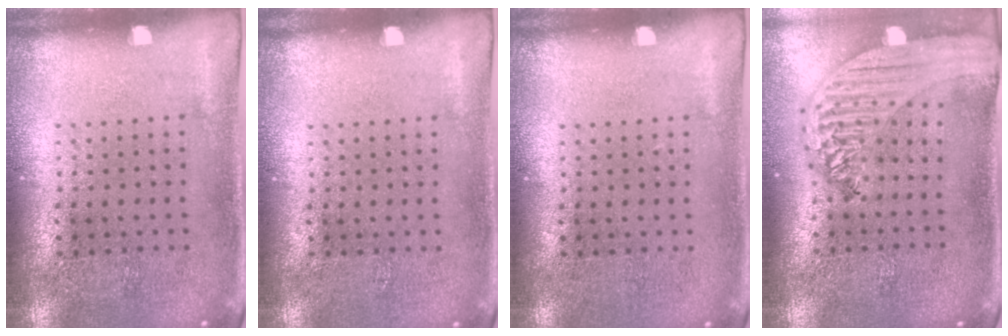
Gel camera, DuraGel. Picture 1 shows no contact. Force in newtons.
{"total": 0.0}
{"total": 0.0}
{"total": 2.4, "press": 2.1, "slide": 1.1}